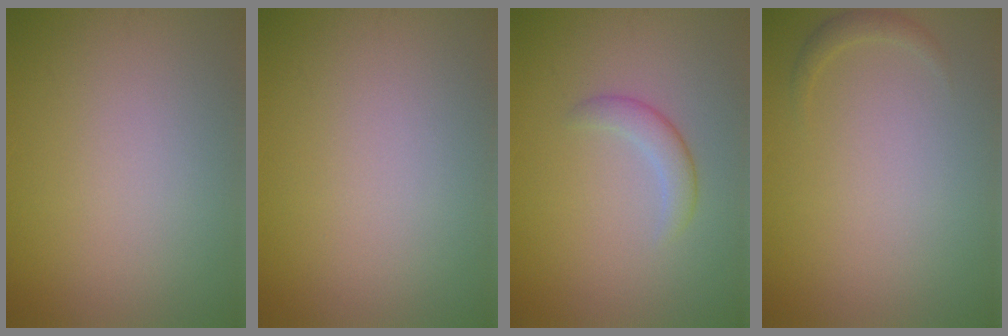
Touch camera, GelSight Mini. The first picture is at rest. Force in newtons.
{"total": 0.0}
{"total": 2.1, "press": 2.1, "slide": 0.1}
{"total": 0.9, "press": 0.9, "slide": 0.1}